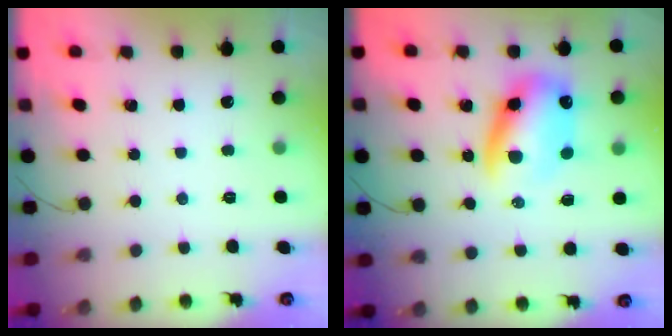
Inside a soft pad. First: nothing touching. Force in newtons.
{"total": 11.9, "press": 11.5, "slide": 3.0}